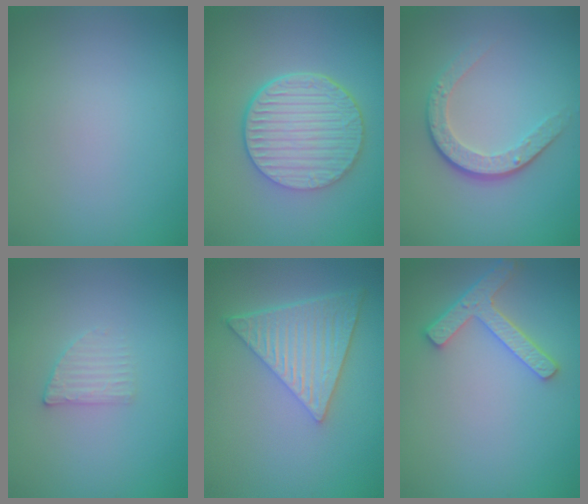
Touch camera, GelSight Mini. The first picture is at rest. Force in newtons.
{"total": 6.5, "press": 4.8, "slide": 4.4}
{"total": 3.7, "press": 2.6, "slide": 2.6}
{"total": 1.6, "press": 1.5, "slide": 0.3}
{"total": 6.9, "press": 4.9, "slide": 4.8}
{"total": 3.7, "press": 3.0, "slide": 2.1}